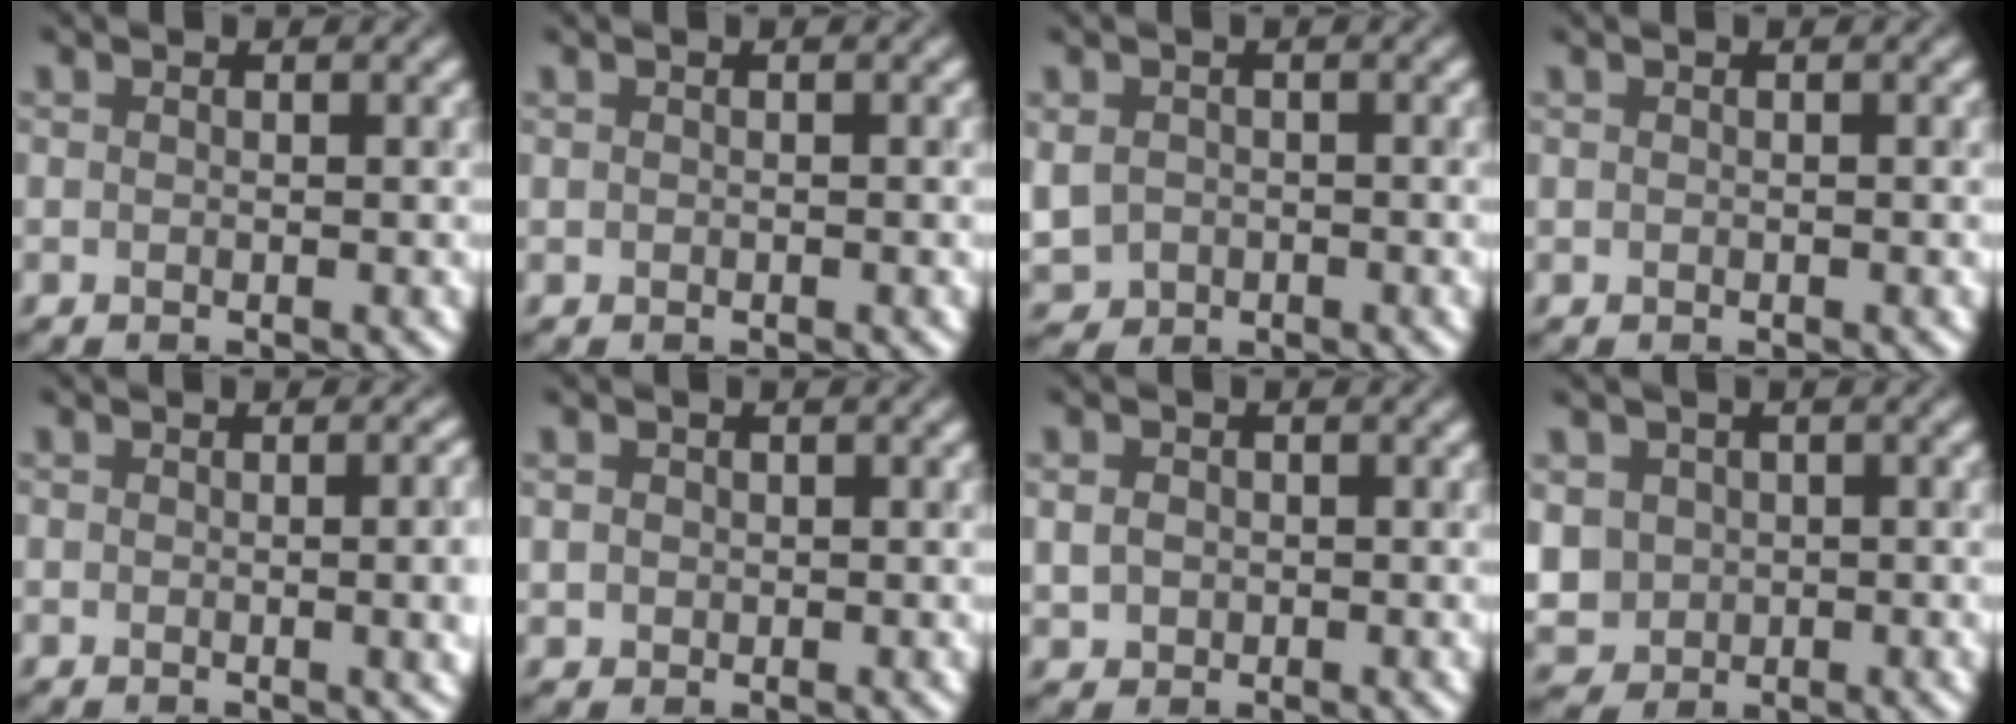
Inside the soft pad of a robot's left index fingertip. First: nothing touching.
{"total": 0.0}
{"total": 2.7, "force": [-0.6, 2.3, 1.2], "torque": [-0.026, -0.003, -0.010]}
{"total": 0.0}
{"total": 3.8, "force": [-0.4, 1.7, 3.4], "torque": [-0.030, -0.008, 0.002]}
{"total": 1.0, "force": [0.3, 0.9, 0.3], "torque": [-0.003, 0.004, 0.008]}
{"total": 1.6, "force": [0.0, 1.4, 0.8], "torque": [-0.015, 0.002, 0.000]}
{"total": 4.4, "force": [0.0, 4.0, 1.8], "torque": [-0.049, 0.006, -0.007]}